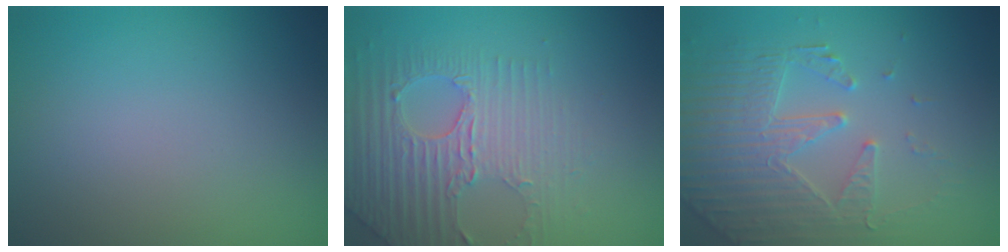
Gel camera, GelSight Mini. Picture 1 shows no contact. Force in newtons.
{"total": 4.0, "press": 3.8, "slide": 1.1}
{"total": 4.4, "press": 4.2, "slide": 1.3}